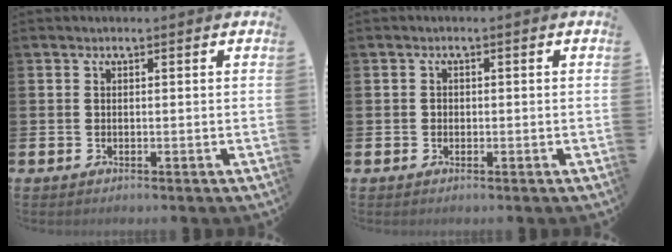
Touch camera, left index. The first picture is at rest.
{"total": 0.7, "force": [-0.2, 0.6, 0.2], "torque": [-0.004, 0.005, -0.005]}